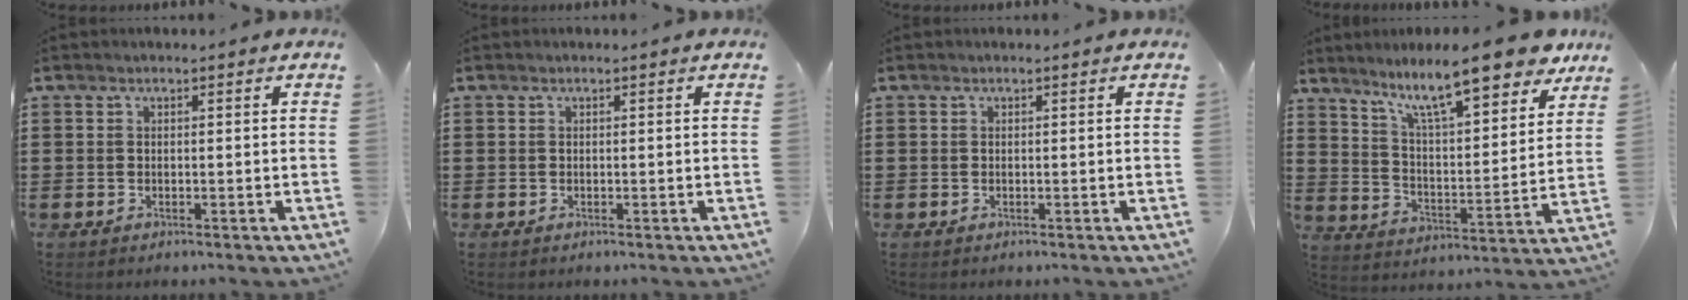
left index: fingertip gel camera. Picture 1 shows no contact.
{"total": 0.0}
{"total": 0.0}
{"total": 12.6, "force": [10.0, 1.5, 7.5], "torque": [-0.154, -0.051, 0.165]}